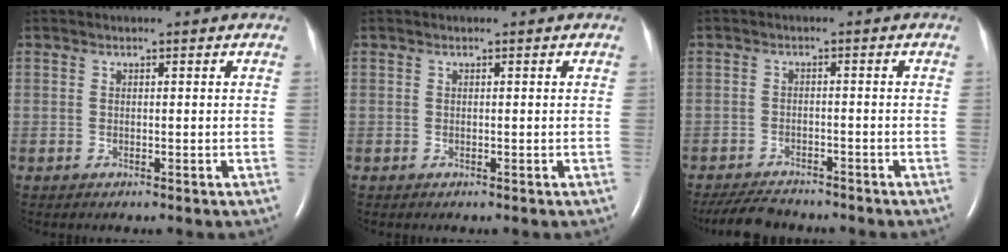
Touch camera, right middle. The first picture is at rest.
{"total": 0.0}
{"total": 6.8, "force": [-6.3, 1.6, 2.2], "torque": [-0.037, -0.016, -0.099]}